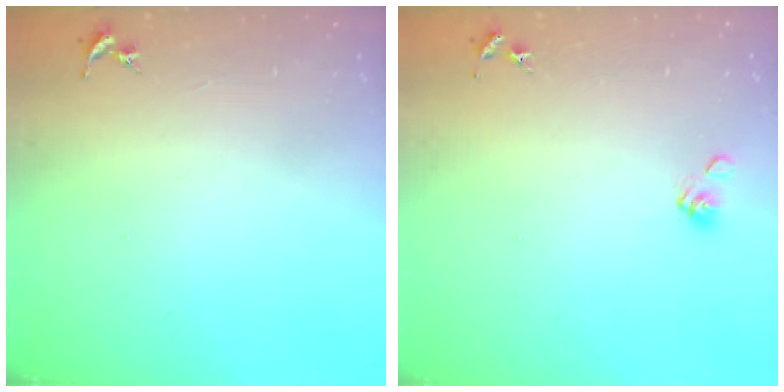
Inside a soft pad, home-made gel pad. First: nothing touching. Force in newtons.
{"total": 5.8, "press": 5.3, "slide": 2.3}